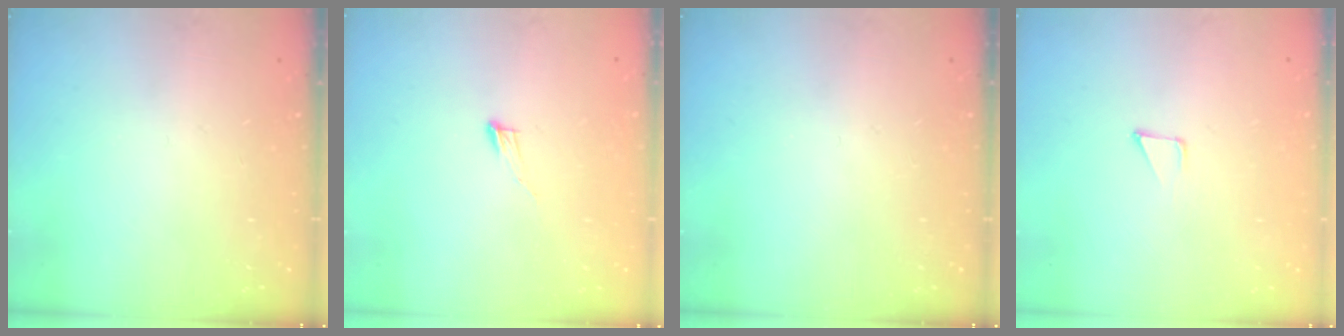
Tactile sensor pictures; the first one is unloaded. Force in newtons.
{"total": 3.4, "press": 3.4, "slide": 0.2}
{"total": 0.0}
{"total": 3.4, "press": 3.4, "slide": 0.3}